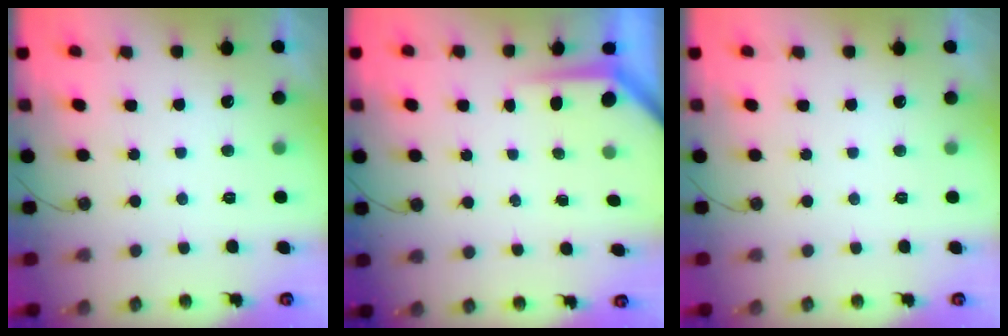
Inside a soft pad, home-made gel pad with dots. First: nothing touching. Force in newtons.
{"total": 3.9, "press": 3.9, "slide": 0.2}
{"total": 0.0}